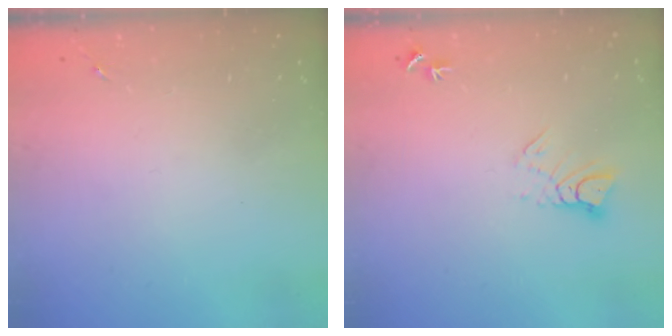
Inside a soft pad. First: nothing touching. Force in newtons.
{"total": 5.5, "press": 5.5, "slide": 0.4}